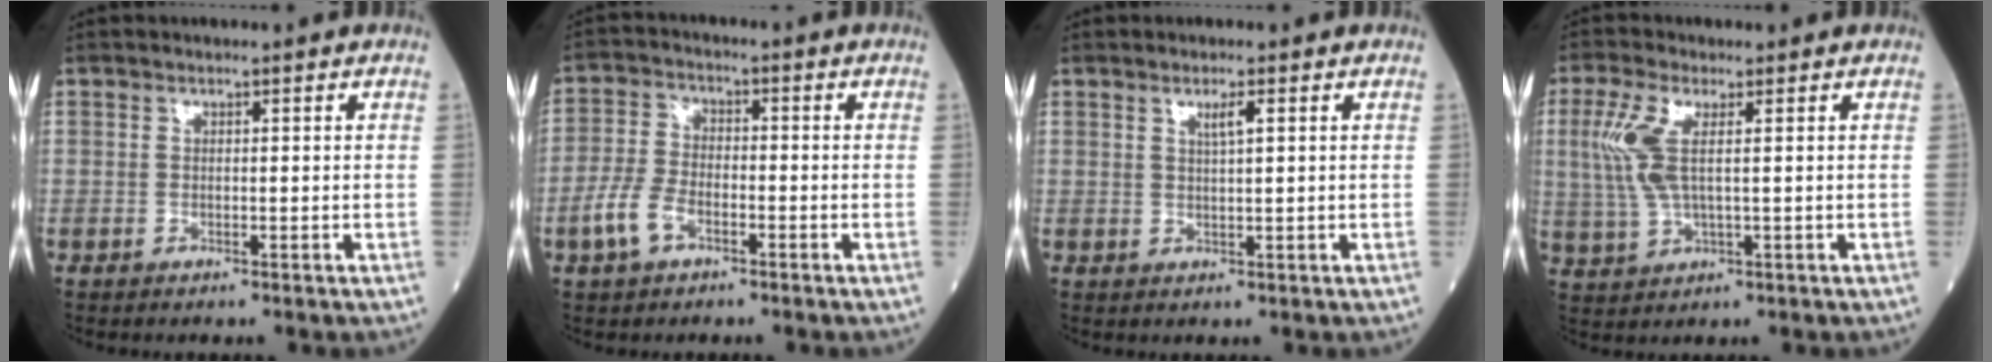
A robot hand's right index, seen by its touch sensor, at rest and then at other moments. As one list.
[{"total": 5.9, "force": [-2.9, 3.1, 4.1], "torque": [-0.097, 0.006, -0.060]}, {"total": 2.0, "force": [0.9, 0.0, 1.8], "torque": [-0.035, 0.000, 0.016]}, {"total": 6.9, "force": [1.4, 2.2, 6.4], "torque": [-0.168, 0.003, 0.030]}]